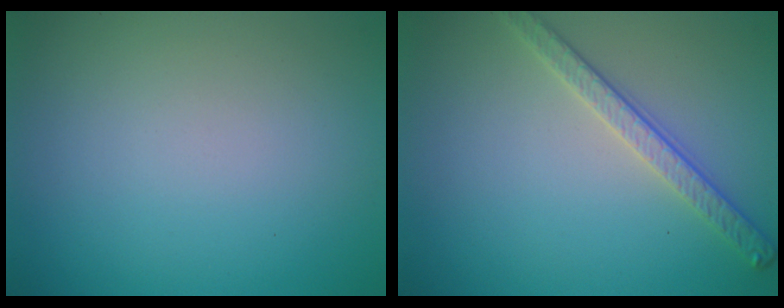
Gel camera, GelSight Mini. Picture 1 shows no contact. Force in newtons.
{"total": 2.7, "press": 2.6, "slide": 0.9}